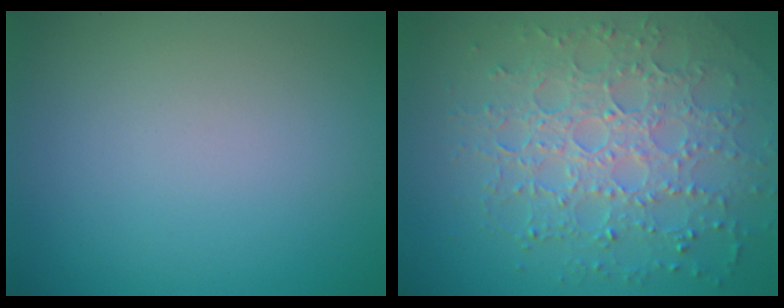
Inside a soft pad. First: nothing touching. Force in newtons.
{"total": 7.2, "press": 5.2, "slide": 4.9}